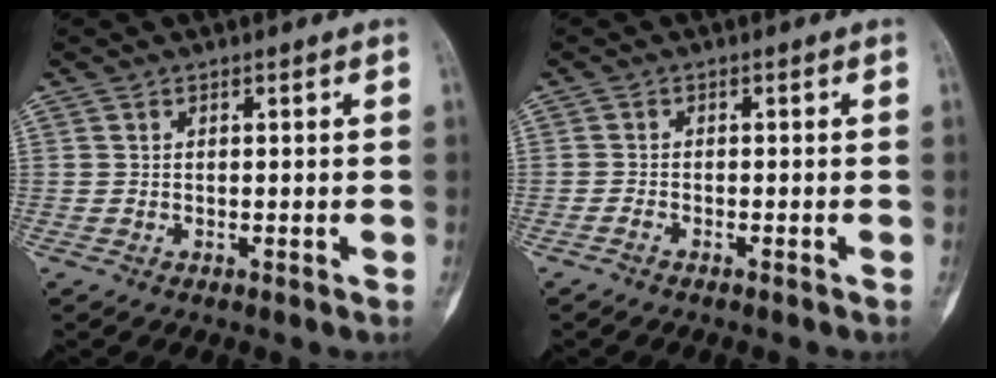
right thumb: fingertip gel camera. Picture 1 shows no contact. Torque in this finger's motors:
{"motor_torque": [-0.15, -0.16, -0.17, -0.15, -0.04]}